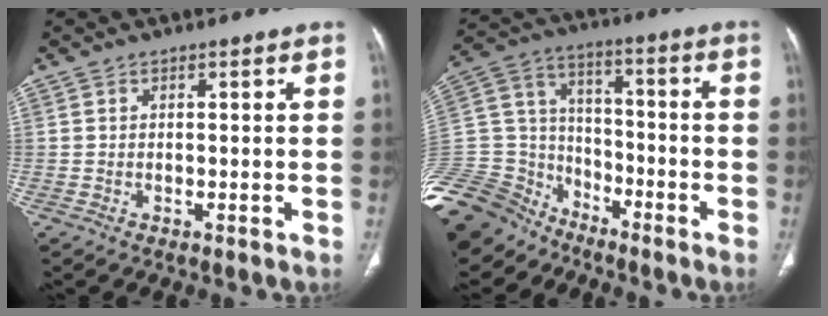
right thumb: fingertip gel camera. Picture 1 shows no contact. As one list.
[{"total": 24.8, "force": [-17.9, 14.9, 8.5], "torque": [-0.244, 0.050, -0.318]}]